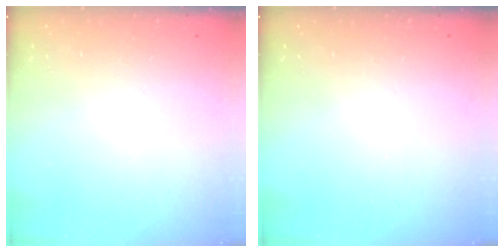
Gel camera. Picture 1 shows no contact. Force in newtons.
{"total": 0.0}